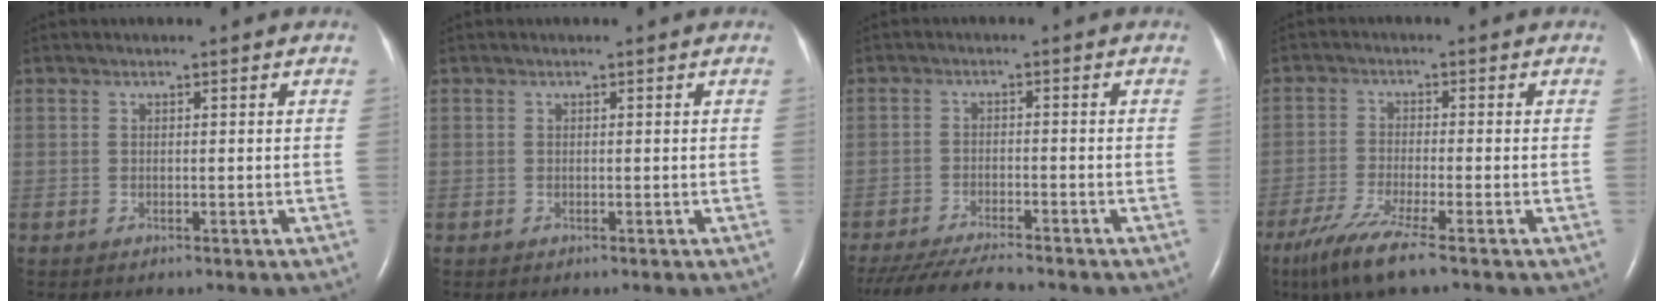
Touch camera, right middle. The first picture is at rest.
{"total": 0.0}
{"total": 10.2, "force": [-9.1, 0.8, 4.5], "torque": [-0.077, -0.020, -0.147]}
{"total": 7.3, "force": [-5.0, -0.2, 5.3], "torque": [-0.108, -0.024, -0.095]}